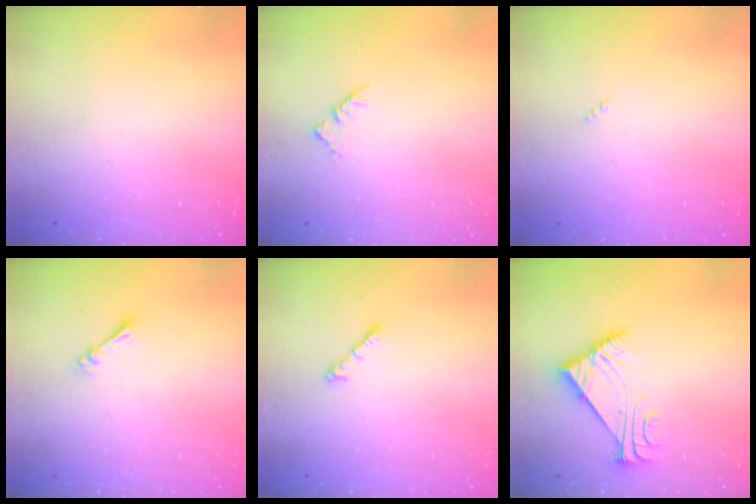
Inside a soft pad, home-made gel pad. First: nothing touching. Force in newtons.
{"total": 2.9, "press": 2.8, "slide": 0.7}
{"total": 0.0}
{"total": 2.3, "press": 2.2, "slide": 0.4}
{"total": 3.0, "press": 2.9, "slide": 0.6}
{"total": 7.6, "press": 7.6, "slide": 0.9}